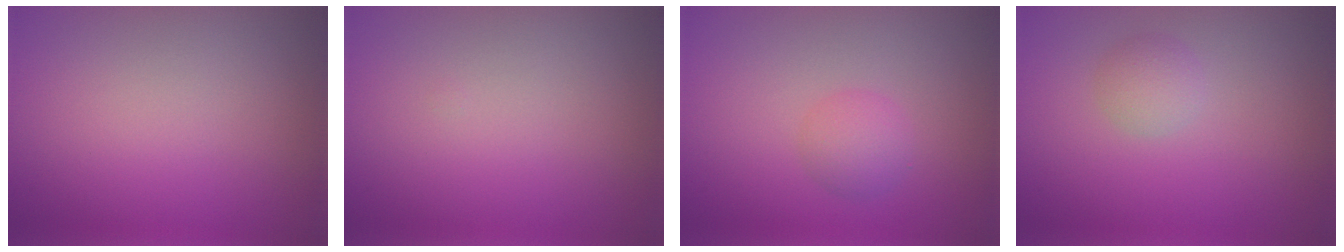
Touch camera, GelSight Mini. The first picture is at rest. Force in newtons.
{"total": 0.0}
{"total": 2.0, "press": 2.0, "slide": 0.1}
{"total": 1.7, "press": 1.7, "slide": 0.0}